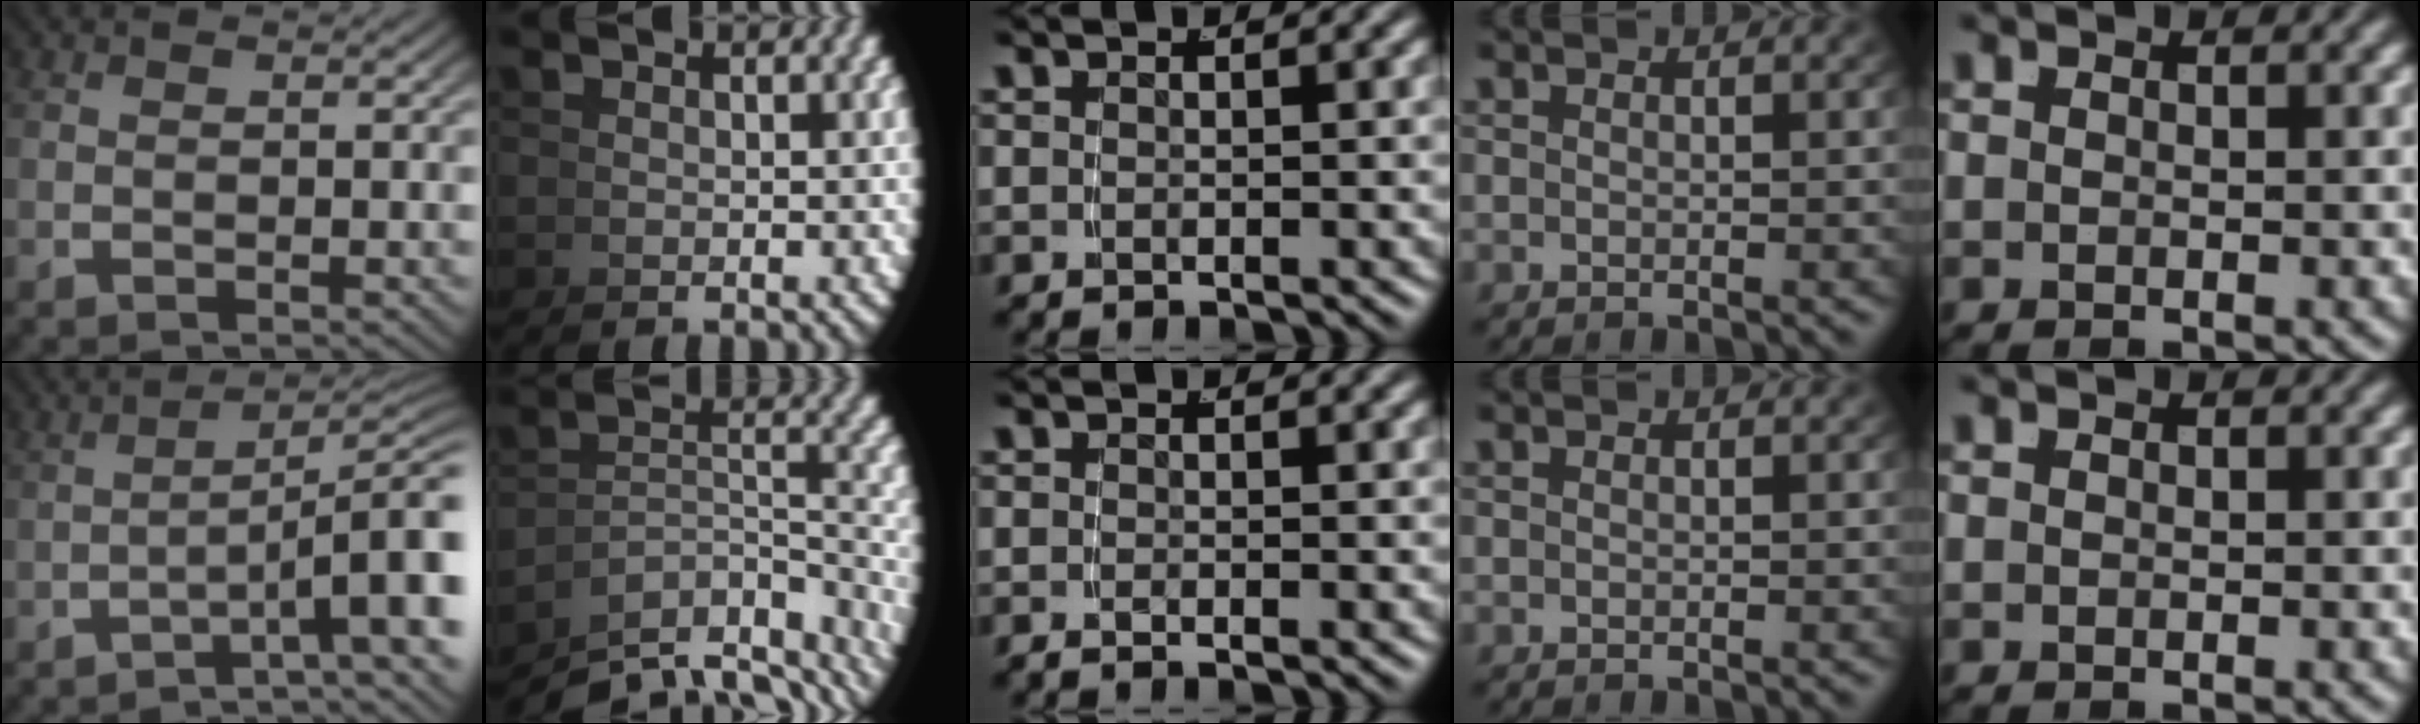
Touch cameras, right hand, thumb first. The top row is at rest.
{"thumb": {"total": 6.6, "force": [-2.1, 3.0, 5.5], "torque": [-0.085, -0.019, -0.028]}, "index": {"total": 8.8, "force": [-6.0, 3.9, 5.3], "torque": [-0.082, -0.034, -0.076]}, "middle": {"total": 0.7, "force": [-0.7, -0.2, 0.2], "torque": [-0.003, -0.005, -0.010]}}